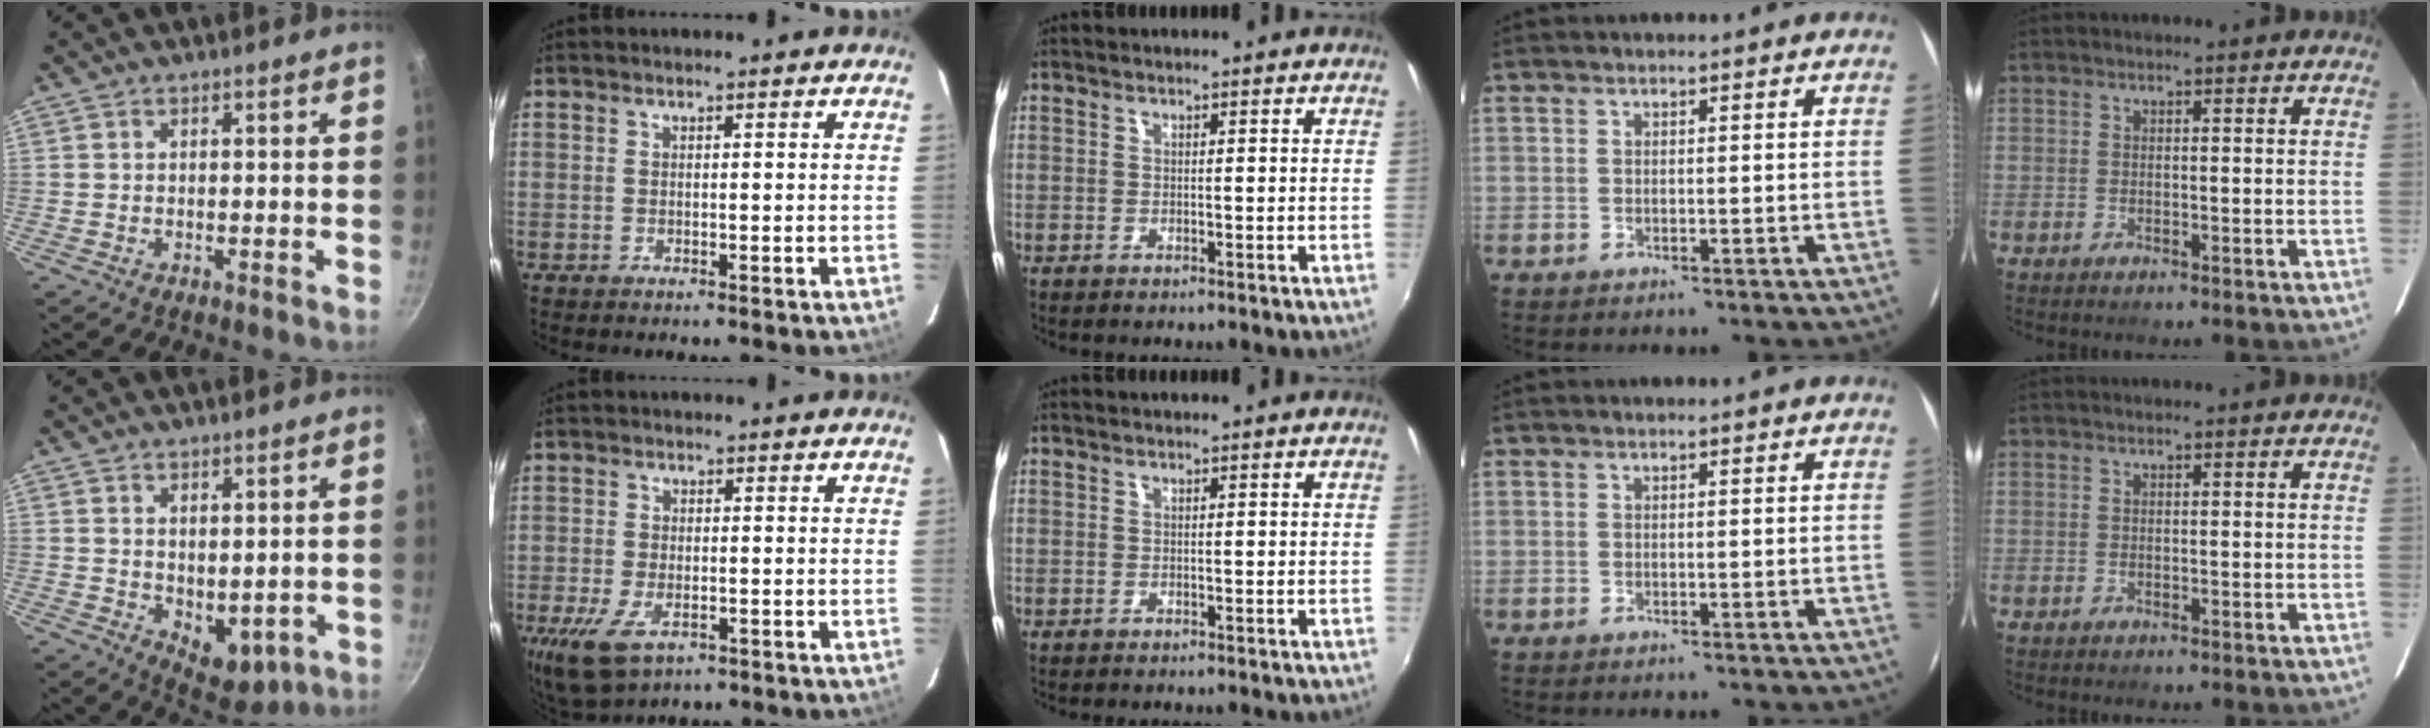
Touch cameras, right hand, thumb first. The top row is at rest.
{"thumb": {"total": 6.9, "force": [0.8, 4.3, 5.3], "torque": [-0.054, -0.023, 0.029]}, "index": {"total": 8.6, "force": [-4.0, 4.5, 6.1], "torque": [-0.141, -0.027, -0.070]}}